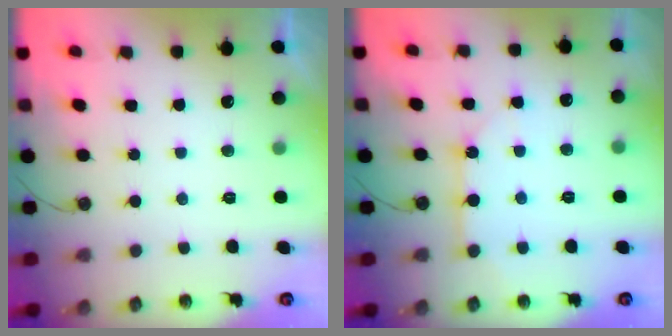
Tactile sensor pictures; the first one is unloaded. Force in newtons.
{"total": 8.8, "press": 8.8, "slide": 0.8}